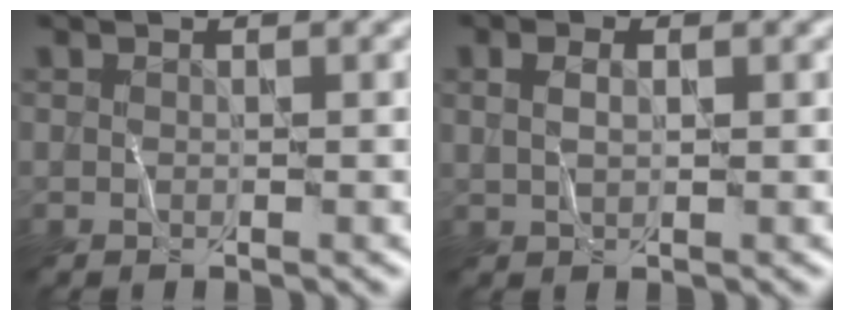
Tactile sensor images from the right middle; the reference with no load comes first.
{"total": 1.7, "force": [0.6, 0.9, 1.2], "torque": [-0.028, 0.003, 0.013]}